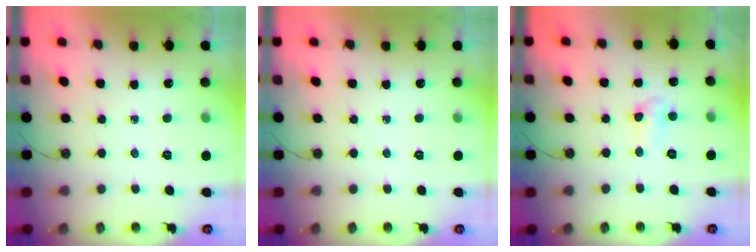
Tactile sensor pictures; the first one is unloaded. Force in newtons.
{"total": 0.0}
{"total": 3.2, "press": 3.2, "slide": 0.5}